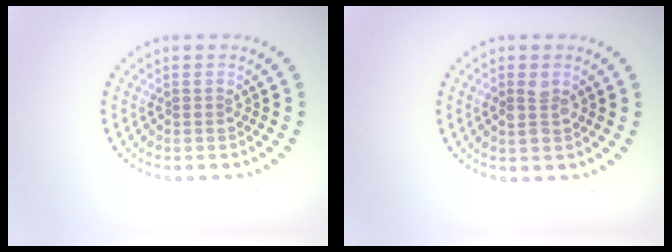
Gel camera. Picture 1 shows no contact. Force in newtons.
{"total": 1.8, "press": 1.7, "slide": 0.2}